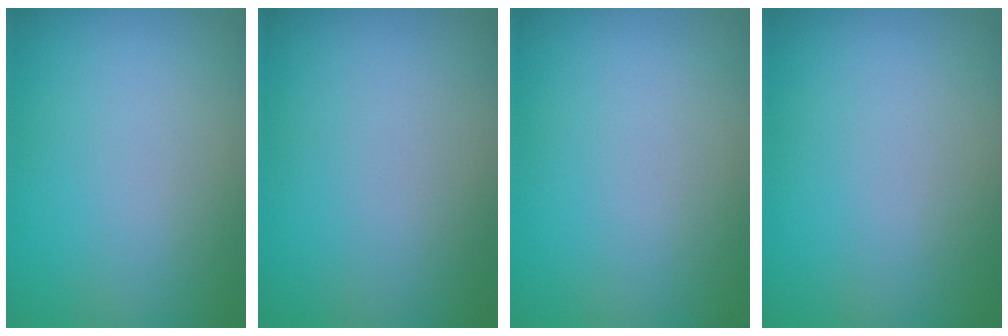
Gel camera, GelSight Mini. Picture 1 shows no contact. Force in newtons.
{"total": 0.0}
{"total": 0.0}
{"total": 0.0}